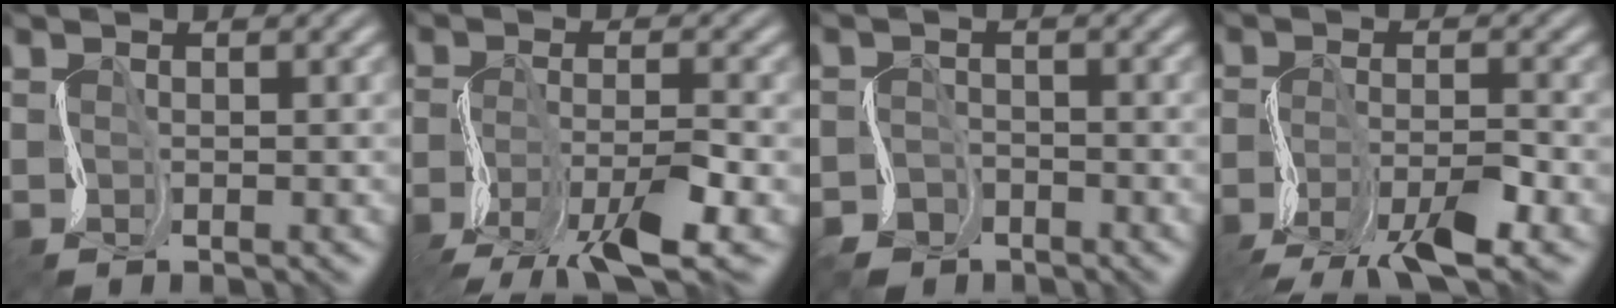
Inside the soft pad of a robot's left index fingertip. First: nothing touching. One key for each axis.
{"total": 6.9, "fx": -4.4, "fy": 1.6, "fz": 5.0, "tx": -0.095, "ty": -0.003, "tz": -0.090}
{"total": 3.4, "fx": -2.8, "fy": 1.8, "fz": 0.3, "tx": -0.005, "ty": -0.001, "tz": -0.060}
{"total": 6.2, "fx": -4.3, "fy": 1.4, "fz": 4.2, "tx": -0.079, "ty": -0.004, "tz": -0.087}